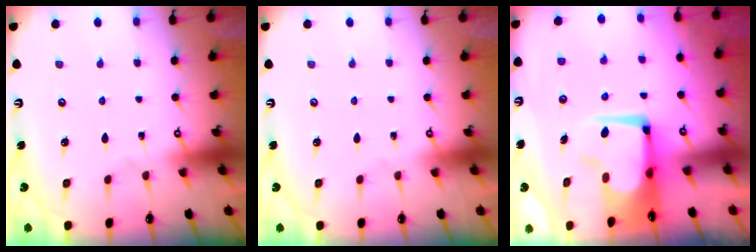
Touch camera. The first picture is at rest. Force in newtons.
{"total": 0.0}
{"total": 3.7, "press": 3.6, "slide": 0.9}